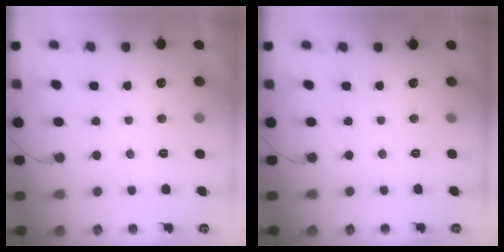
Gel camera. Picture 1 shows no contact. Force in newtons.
{"total": 0.0}